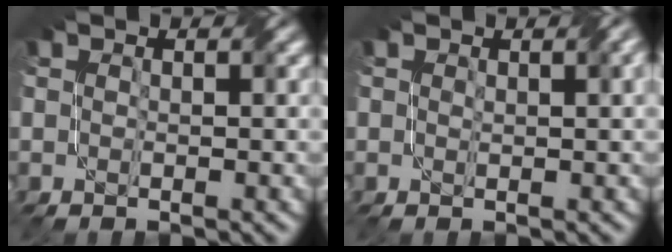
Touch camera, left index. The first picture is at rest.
{"total": 1.4, "force": [0.6, 0.2, 1.3], "torque": [-0.020, 0.003, 0.008]}